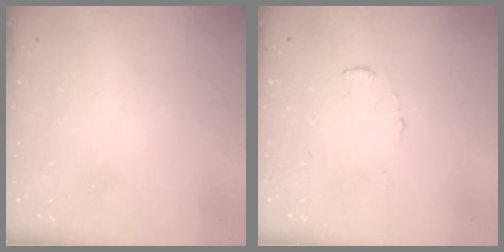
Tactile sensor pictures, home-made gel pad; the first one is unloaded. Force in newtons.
{"total": 6.5, "press": 6.5, "slide": 0.5}